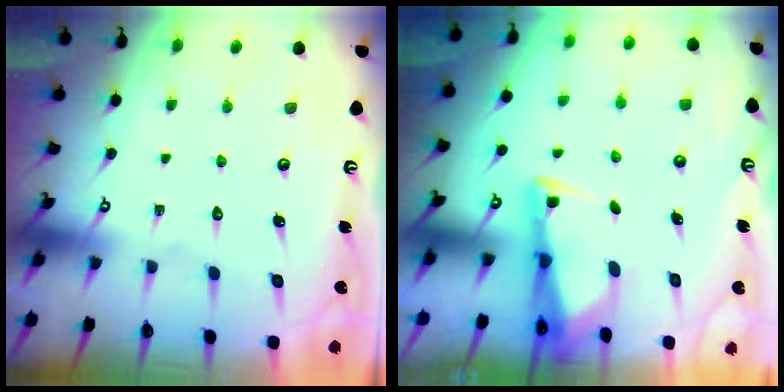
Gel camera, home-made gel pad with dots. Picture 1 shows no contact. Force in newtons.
{"total": 2.5, "press": 2.5, "slide": 0.5}